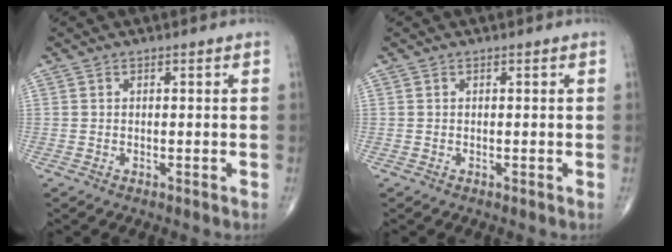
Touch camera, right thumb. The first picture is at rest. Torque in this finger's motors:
{"motor_torque": [0.02, 0.02, 0.00, 0.00, 0.00]}